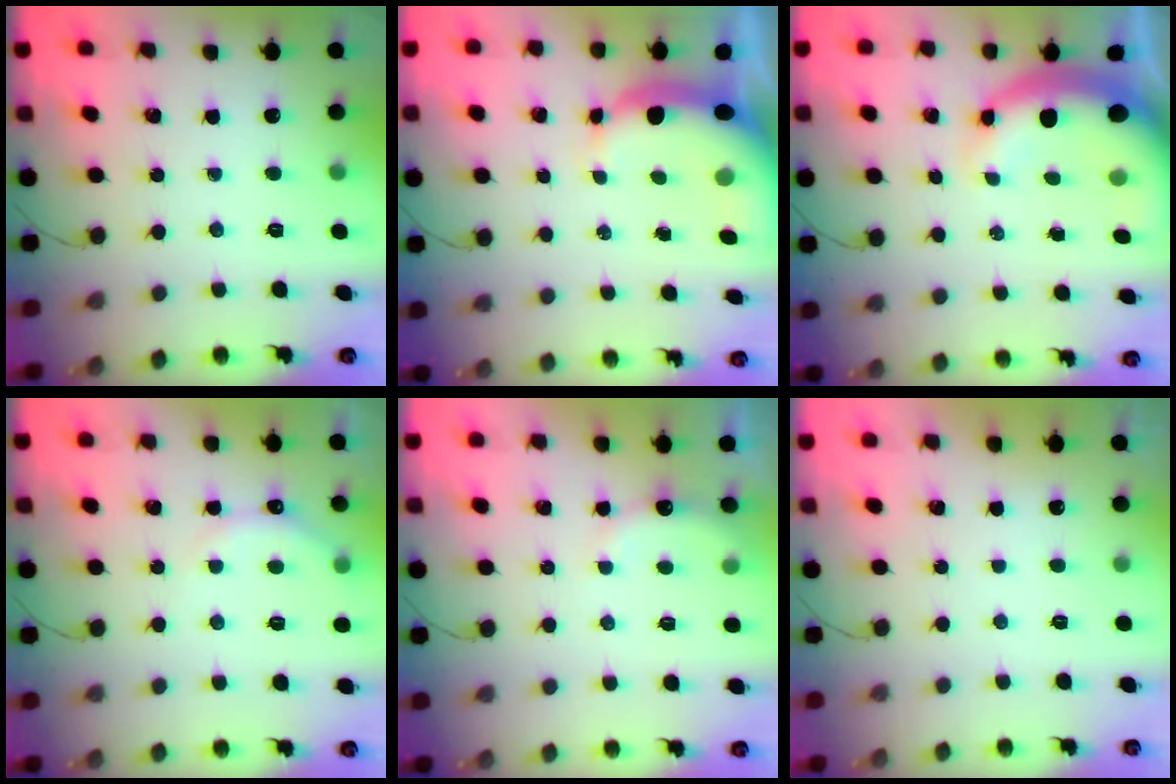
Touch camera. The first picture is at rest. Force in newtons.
{"total": 6.8, "press": 6.6, "slide": 1.6}
{"total": 7.7, "press": 7.4, "slide": 1.9}
{"total": 6.2, "press": 6.1, "slide": 1.1}
{"total": 7.8, "press": 7.6, "slide": 1.5}
{"total": 2.8, "press": 2.8, "slide": 0.1}